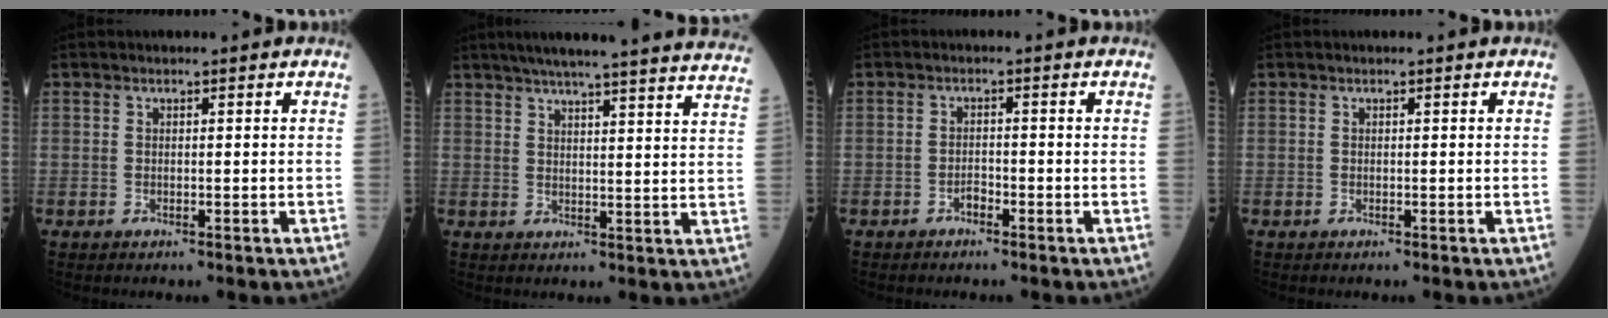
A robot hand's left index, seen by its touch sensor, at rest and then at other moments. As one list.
[{"total": 28.1, "force": [25.7, 0.4, 11.3], "torque": [-0.171, -0.046, 0.306]}, {"total": 1.4, "force": [-1.1, 0.5, 0.7], "torque": [-0.010, 0.003, -0.019]}, {"total": 0.0}]